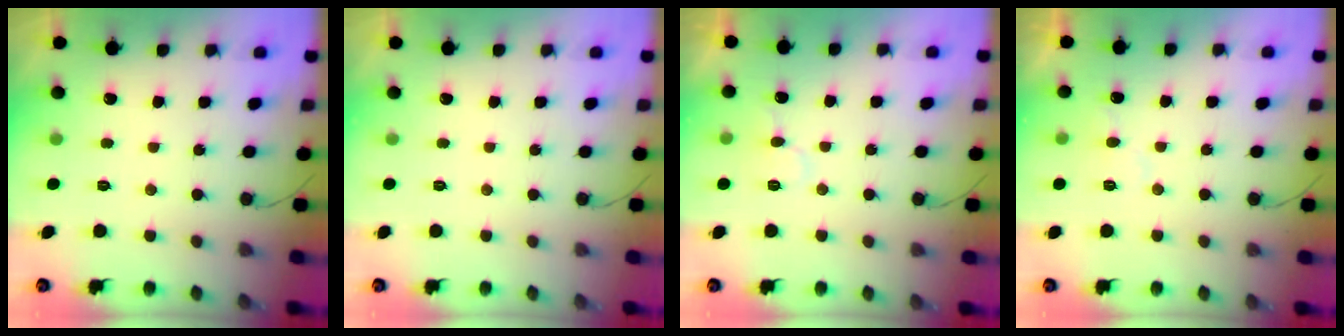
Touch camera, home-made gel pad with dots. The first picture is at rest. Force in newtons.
{"total": 0.0}
{"total": 7.6, "press": 7.6, "slide": 0.6}
{"total": 6.8, "press": 6.8, "slide": 0.5}